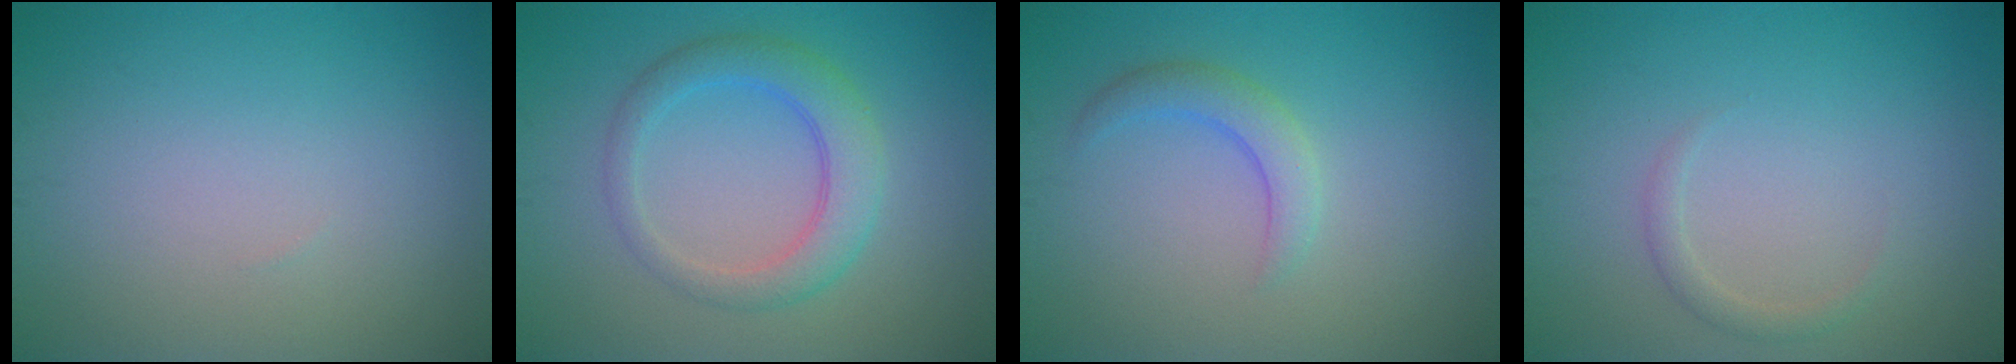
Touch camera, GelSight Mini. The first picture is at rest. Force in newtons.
{"total": 4.1, "press": 4.1, "slide": 0.2}
{"total": 2.3, "press": 2.2, "slide": 0.2}
{"total": 1.0, "press": 1.0, "slide": 0.1}